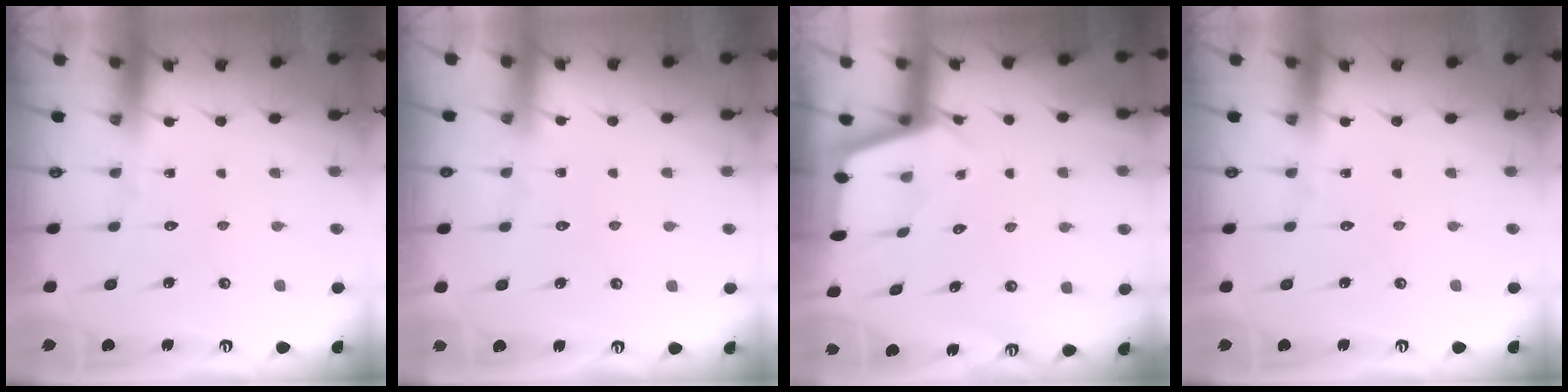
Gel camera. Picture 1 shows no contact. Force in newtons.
{"total": 1.6, "press": 1.6, "slide": 0.3}
{"total": 2.4, "press": 2.4, "slide": 0.3}
{"total": 0.0}